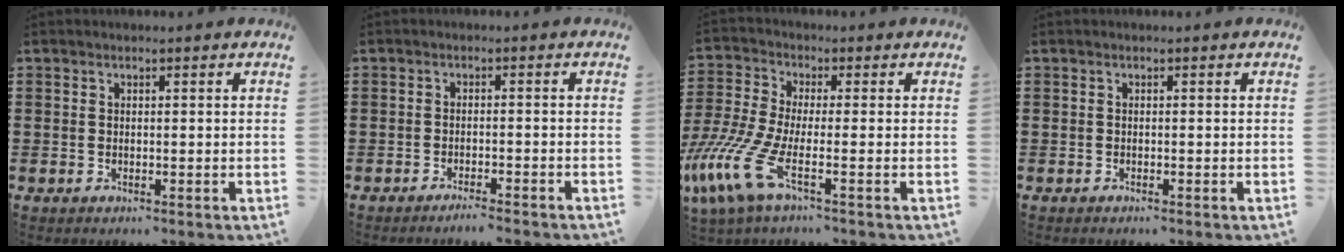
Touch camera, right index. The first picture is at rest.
{"total": 1.9, "force": [-1.8, -0.3, 0.6], "torque": [-0.010, 0.001, -0.035]}
{"total": 9.7, "force": [-4.0, 2.9, 8.3], "torque": [-0.217, -0.022, -0.082]}
{"total": 0.0}